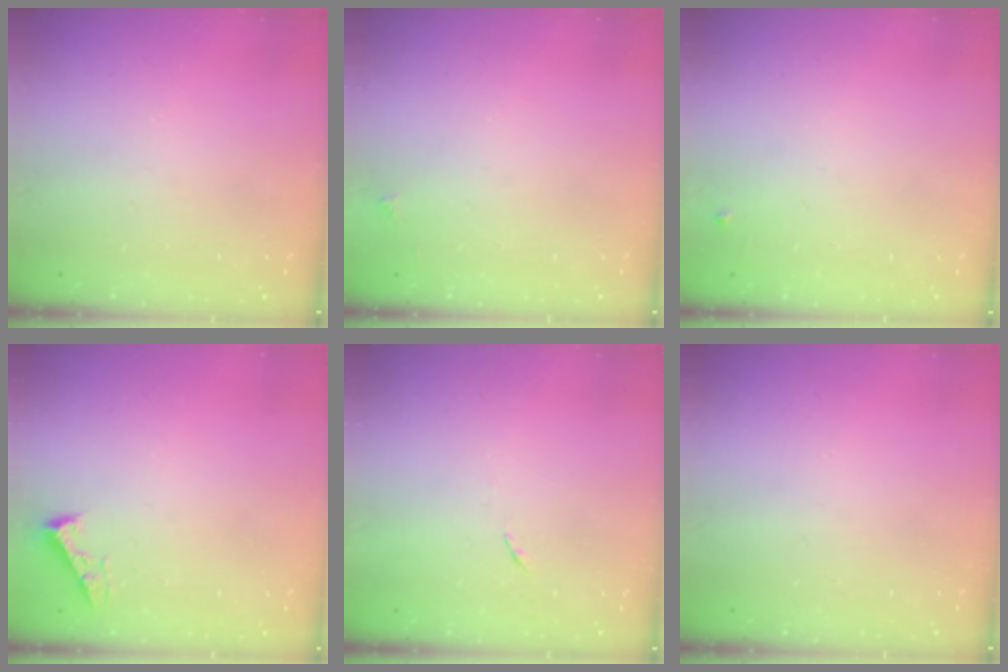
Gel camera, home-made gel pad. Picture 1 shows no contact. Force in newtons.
{"total": 2.1, "press": 2.1, "slide": 0.3}
{"total": 3.2, "press": 3.2, "slide": 0.5}
{"total": 2.5, "press": 2.5, "slide": 0.3}
{"total": 3.2, "press": 3.1, "slide": 0.4}
{"total": 0.0}